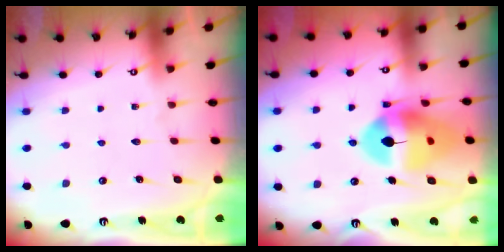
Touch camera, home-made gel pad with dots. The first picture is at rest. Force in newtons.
{"total": 16.1, "press": 16.0, "slide": 1.6}